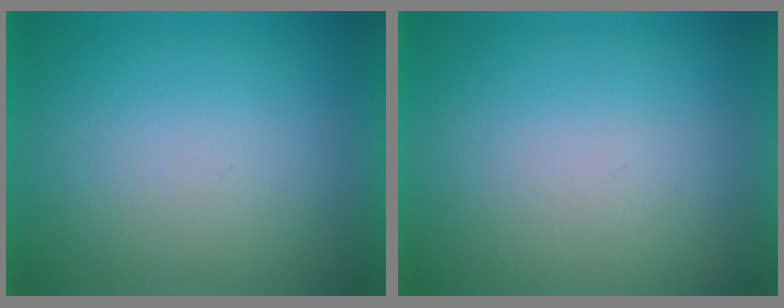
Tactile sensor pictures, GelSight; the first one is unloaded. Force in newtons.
{"total": 1.9}